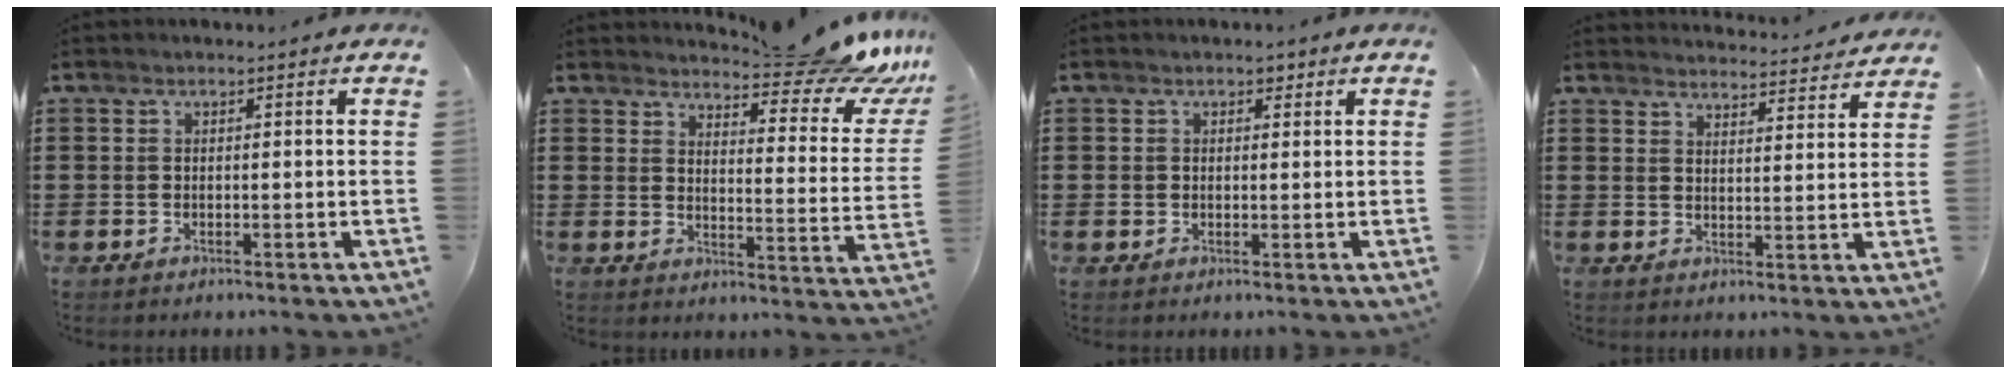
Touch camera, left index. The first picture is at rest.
{"total": 10.2, "force": [8.9, 1.8, 4.7], "torque": [-0.069, -0.063, 0.151]}
{"total": 1.7, "force": [0.7, 1.5, 0.5], "torque": [-0.009, 0.005, 0.008]}
{"total": 3.6, "force": [3.6, -0.2, 0.0], "torque": [-0.006, -0.029, 0.061]}